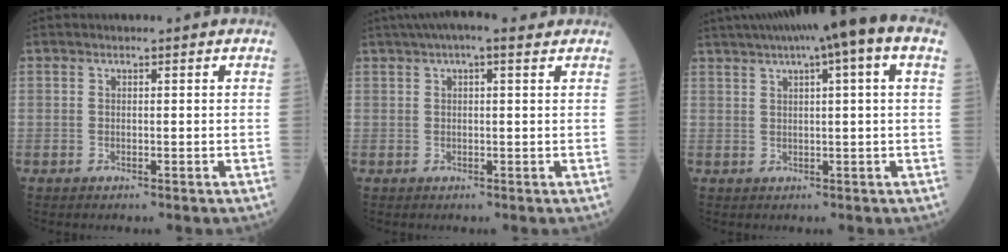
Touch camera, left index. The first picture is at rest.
{"total": 6.2, "force": [4.2, 1.4, 4.4], "torque": [-0.074, 0.035, 0.062]}
{"total": 12.9, "force": [7.4, 0.8, 10.6], "torque": [-0.174, 0.047, 0.101]}